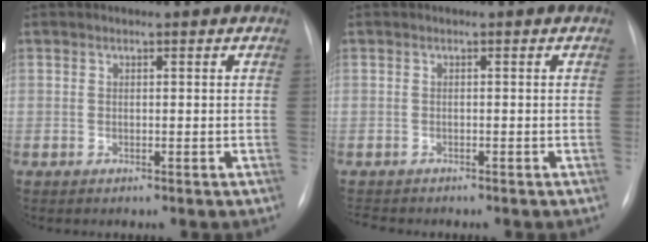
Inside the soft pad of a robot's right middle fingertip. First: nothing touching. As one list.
[{"total": 2.2, "force": [-2.0, 0.6, 0.4], "torque": [-0.005, -0.007, -0.029]}]